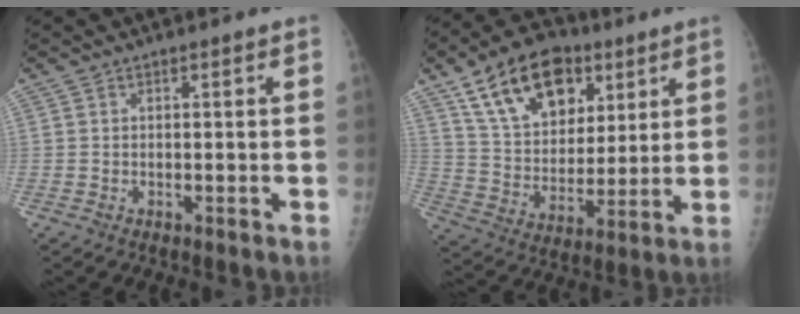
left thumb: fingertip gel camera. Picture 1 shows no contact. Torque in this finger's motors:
{"motor_torque": [1.63, 1.80, 1.03, -0.91, 0.35]}